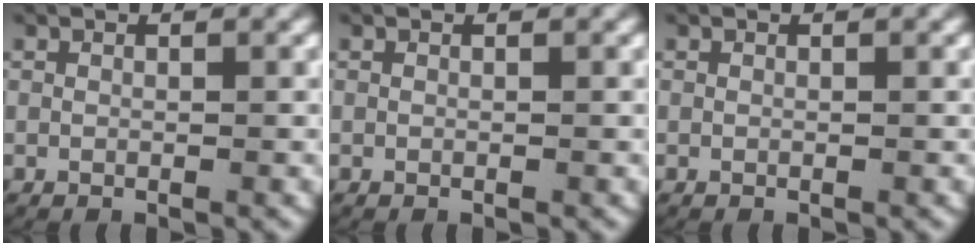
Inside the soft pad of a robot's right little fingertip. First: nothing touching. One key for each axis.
{"total": 0.0}
{"total": 0.0}